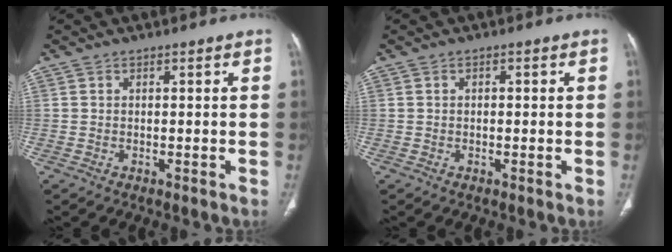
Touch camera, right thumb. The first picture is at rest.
{"total": 0.7, "force": [0.1, 0.4, 0.5], "torque": [-0.011, 0.005, 0.002]}